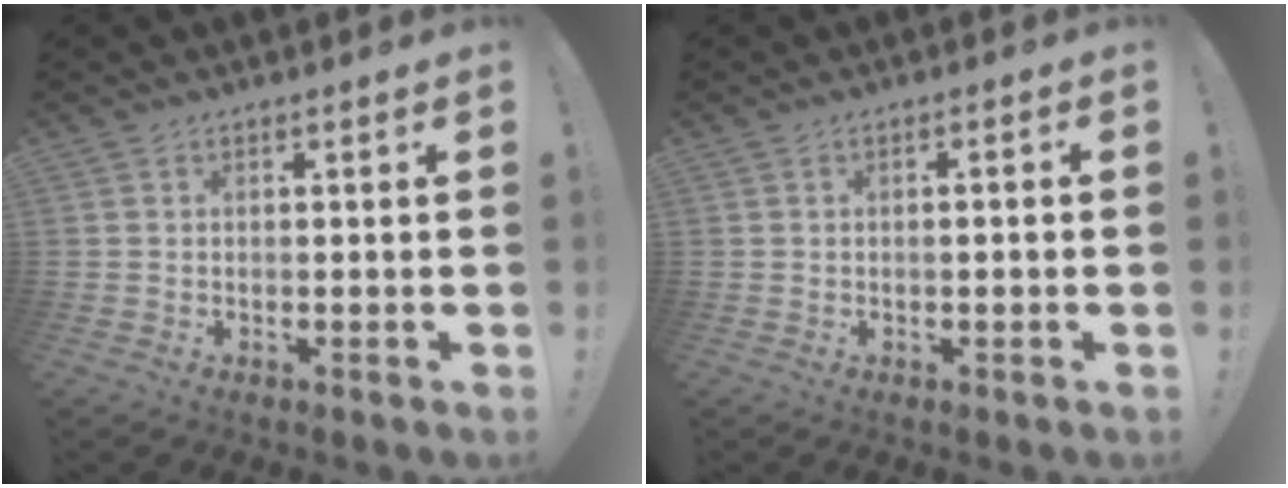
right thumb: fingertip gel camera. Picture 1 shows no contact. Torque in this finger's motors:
{"motor_torque": [0.02, -0.37, -0.09, 0.36, 0.08]}